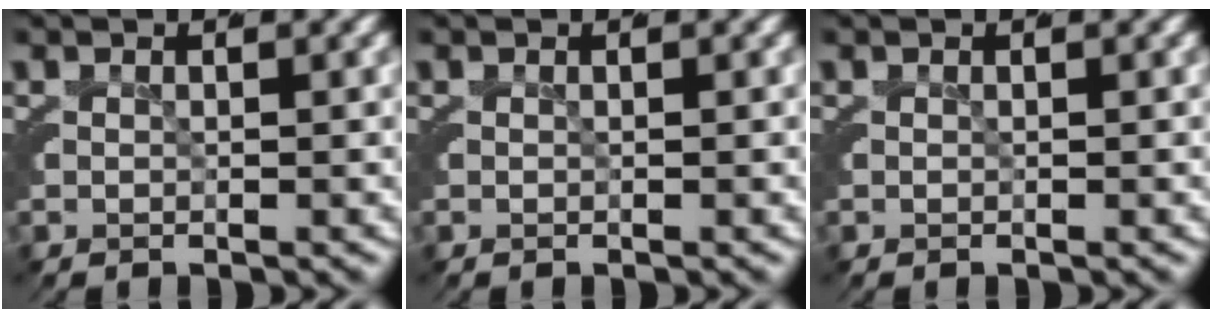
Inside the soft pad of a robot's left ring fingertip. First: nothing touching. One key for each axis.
{"total": 0.0}
{"total": 0.0}